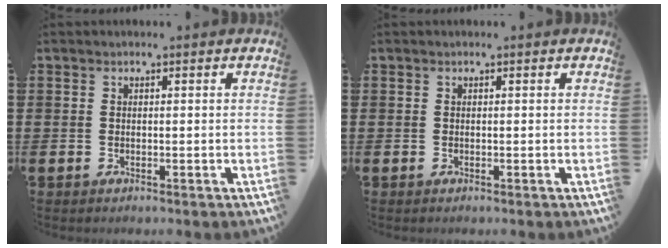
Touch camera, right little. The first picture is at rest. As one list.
[{"total": 0.0}]